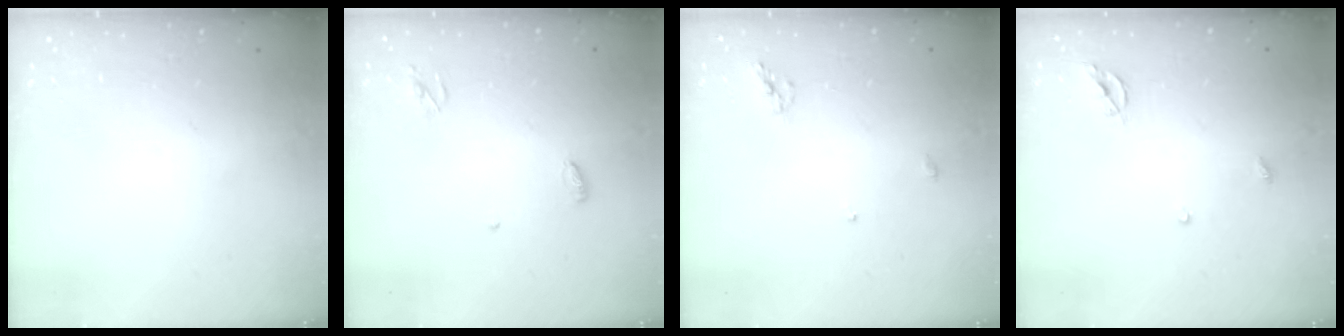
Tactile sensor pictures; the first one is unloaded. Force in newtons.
{"total": 3.5, "press": 3.5, "slide": 0.2}
{"total": 5.4, "press": 5.4, "slide": 0.0}
{"total": 5.7, "press": 5.6, "slide": 0.5}